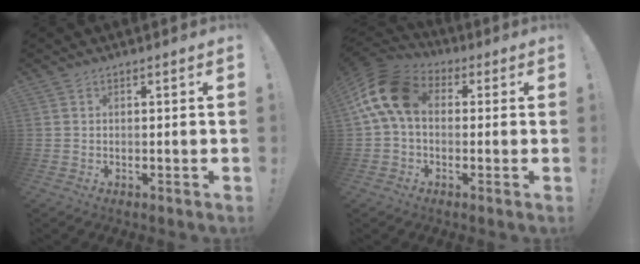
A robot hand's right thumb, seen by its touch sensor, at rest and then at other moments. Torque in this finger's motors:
{"motor_torque": [2.18, 2.12, 1.48, -0.38, 0.55]}